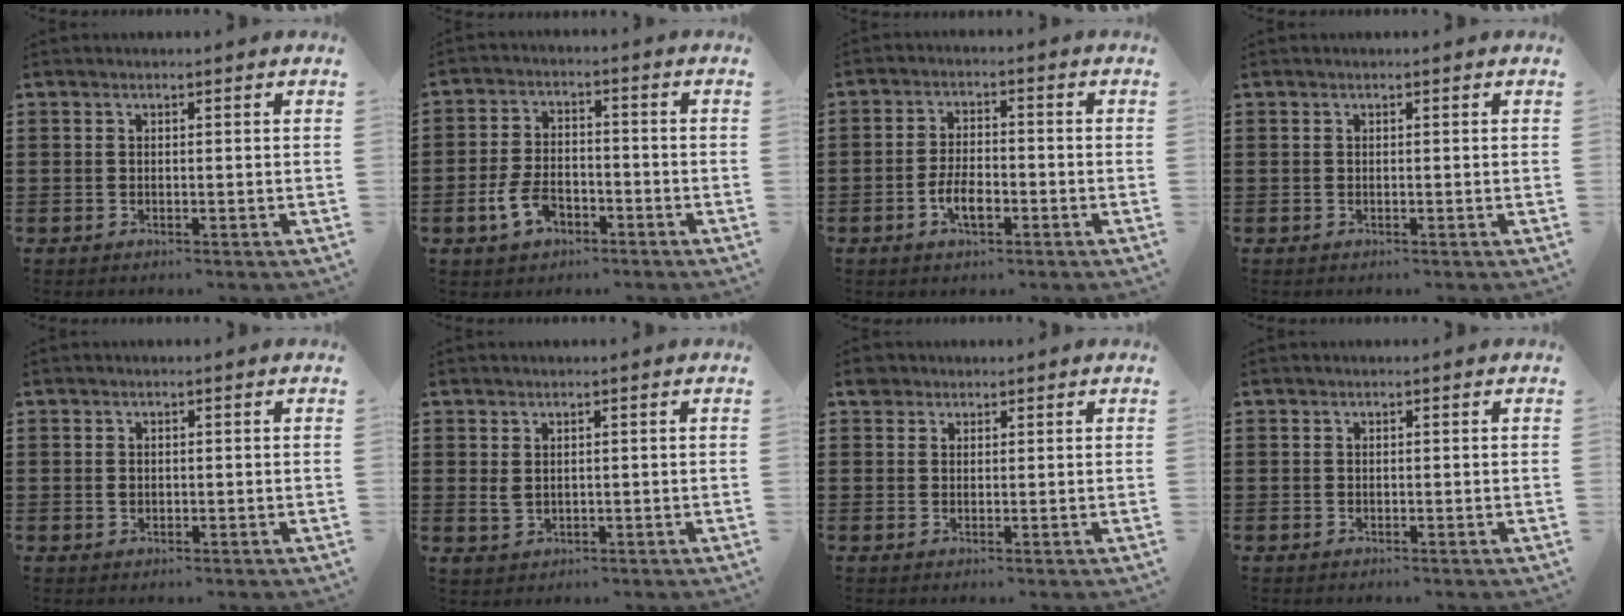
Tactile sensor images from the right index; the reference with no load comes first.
{"total": 5.2, "force": [-2.5, 3.0, 3.5], "torque": [-0.085, -0.001, -0.050]}
{"total": 4.6, "force": [-1.8, 2.0, 3.7], "torque": [-0.071, 0.002, -0.033]}
{"total": 0.0}
{"total": 0.8, "force": [0.0, 0.6, 0.6], "torque": [-0.015, 0.000, 0.001]}
{"total": 1.7, "force": [0.8, 1.1, 1.1], "torque": [-0.025, 0.003, 0.015]}
{"total": 2.1, "force": [1.6, 1.4, 0.2], "torque": [-0.011, 0.007, 0.032]}
{"total": 0.0}